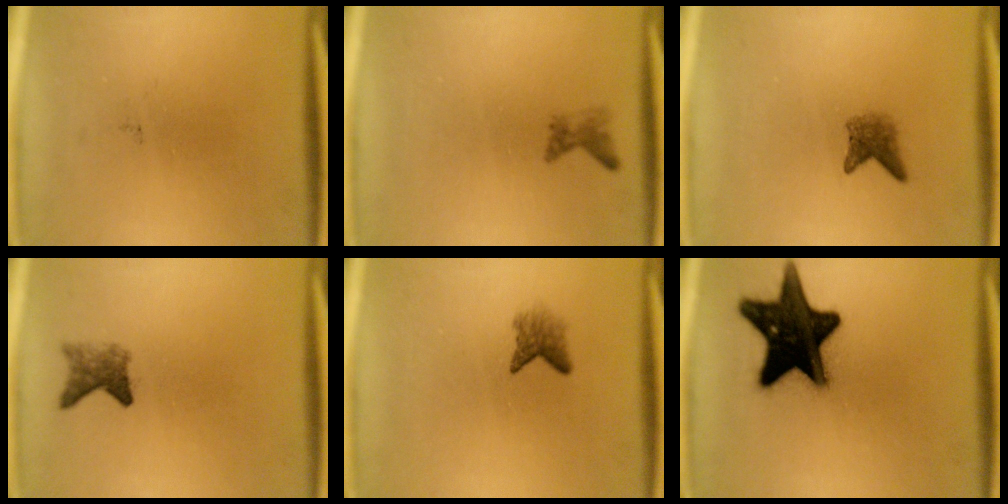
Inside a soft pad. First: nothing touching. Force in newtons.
{"total": 1.2}
{"total": 2.4}
{"total": 2.7}
{"total": 2.2}
{"total": 19.0}